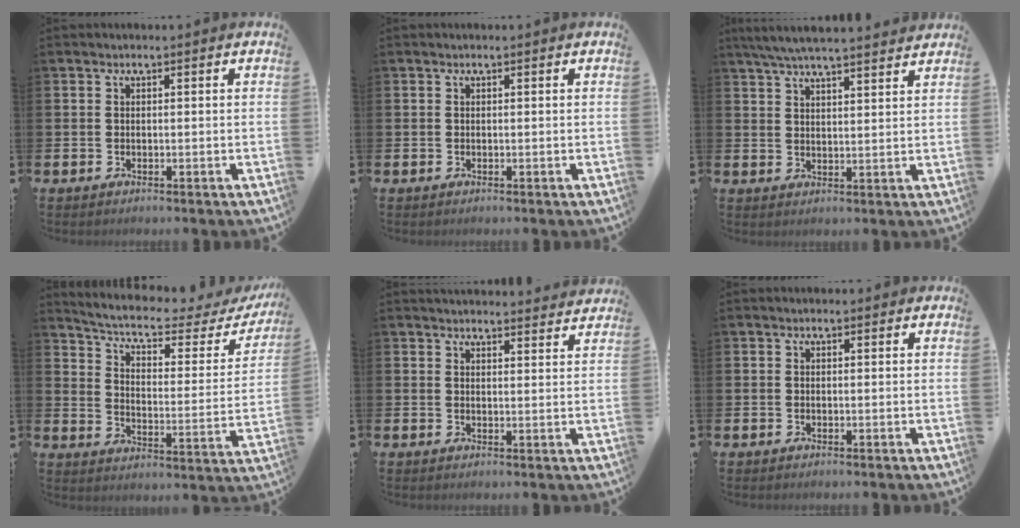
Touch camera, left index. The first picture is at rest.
{"total": 0.0}
{"total": 5.8, "force": [5.5, 0.3, 1.9], "torque": [-0.058, -0.019, 0.102]}
{"total": 5.9, "force": [4.9, 1.4, 3.1], "torque": [-0.086, -0.034, 0.077]}
{"total": 3.2, "force": [3.2, 0.3, 0.0], "torque": [0.001, -0.022, 0.057]}
{"total": 0.0}